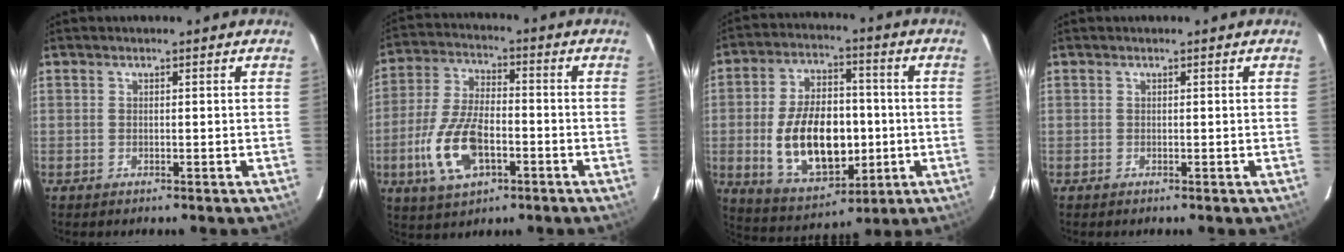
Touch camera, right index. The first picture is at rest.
{"total": 13.5, "force": [-4.7, 6.8, 10.7], "torque": [-0.234, -0.002, -0.082]}
{"total": 17.9, "force": [-2.4, 10.7, 14.2], "torque": [-0.280, 0.010, -0.015]}
{"total": 0.0}